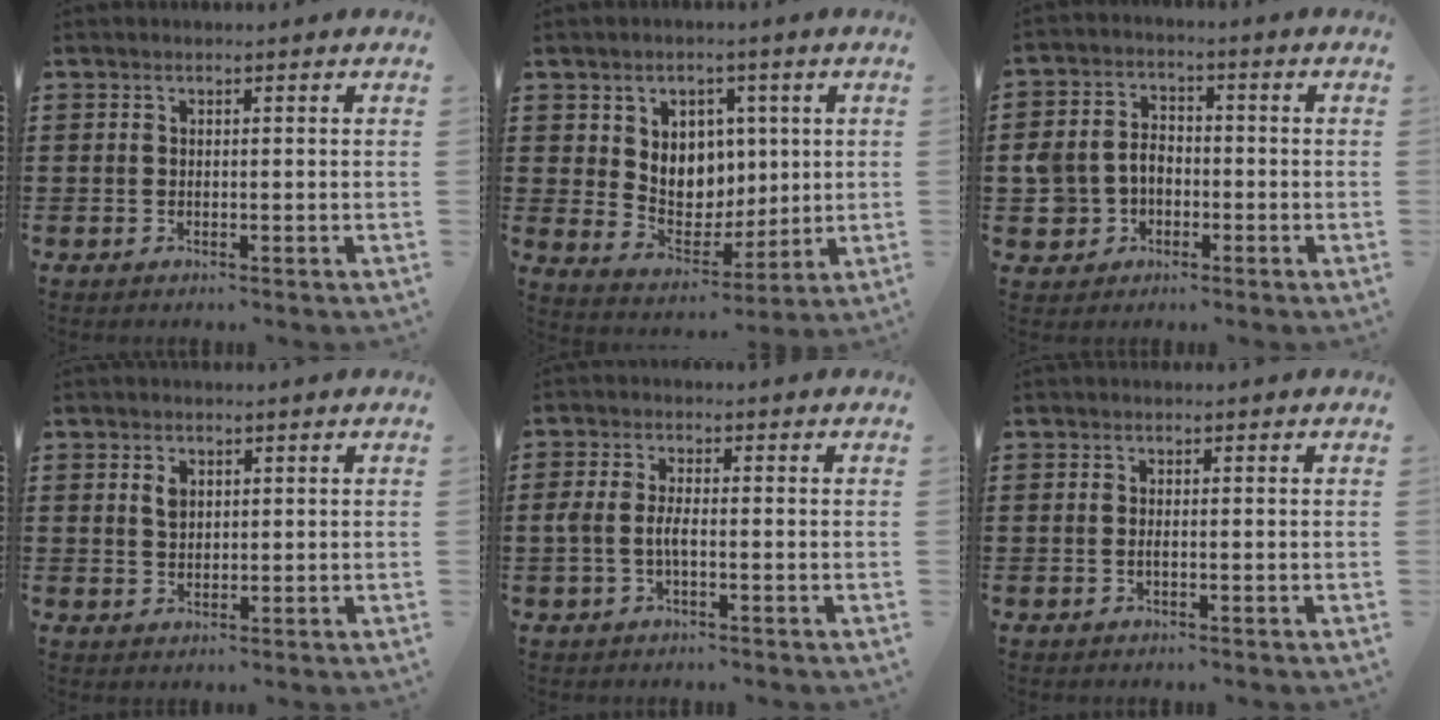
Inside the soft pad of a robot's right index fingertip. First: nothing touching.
{"total": 6.8, "force": [2.3, 6.1, 2.0], "torque": [-0.055, -0.003, 0.043]}
{"total": 5.2, "force": [-1.7, 4.6, 1.9], "torque": [-0.068, 0.010, -0.039]}
{"total": 2.0, "force": [0.9, 1.2, 1.3], "torque": [-0.028, 0.004, 0.016]}
{"total": 3.0, "force": [-0.9, 0.9, 2.7], "torque": [-0.071, -0.005, -0.023]}
{"total": 0.6, "force": [-0.3, 0.0, 0.6], "torque": [-0.011, -0.003, -0.005]}